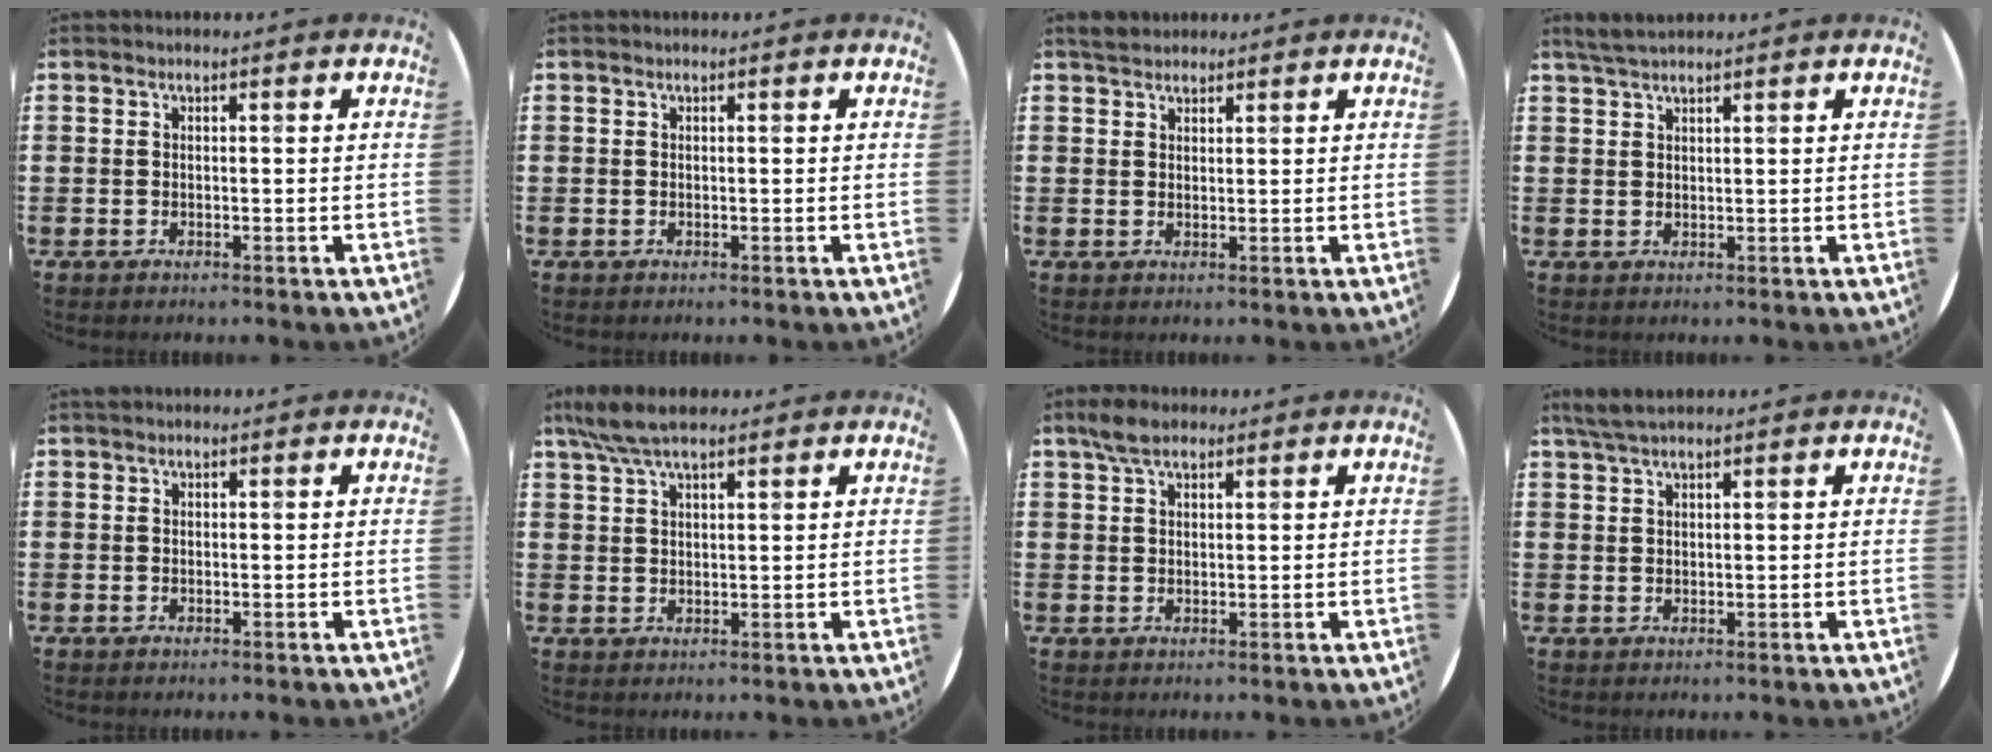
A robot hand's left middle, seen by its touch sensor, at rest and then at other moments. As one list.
[{"total": 0.0}, {"total": 2.0, "force": [1.9, 0.7, 0.3], "torque": [-0.002, 0.002, 0.035]}, {"total": 2.3, "force": [2.0, 0.2, 1.0], "torque": [-0.023, 0.004, 0.038]}, {"total": 0.0}, {"total": 5.6, "force": [4.4, 1.3, 3.2], "torque": [-0.073, 0.000, 0.081]}, {"total": 3.5, "force": [2.6, 1.5, 1.8], "torque": [-0.032, 0.004, 0.046]}, {"total": 2.8, "force": [2.3, 0.5, 1.5], "torque": [-0.034, 0.006, 0.043]}]